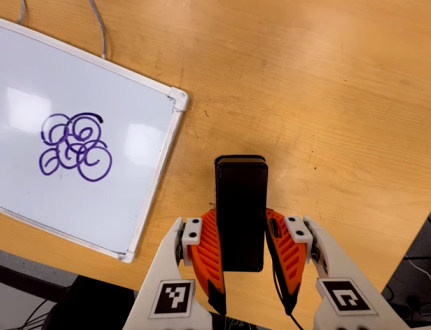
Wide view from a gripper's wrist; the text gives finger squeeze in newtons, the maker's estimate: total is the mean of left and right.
{"total": 5.3, "left": 3.4, "right": 7.1}